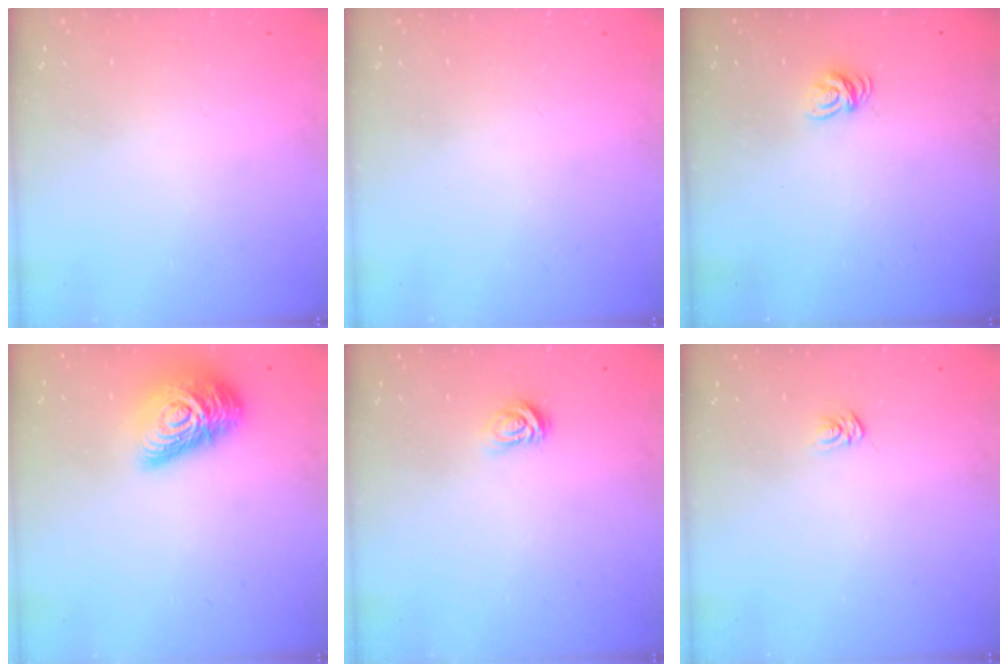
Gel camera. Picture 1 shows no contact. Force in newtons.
{"total": 0.0}
{"total": 6.2, "press": 6.2, "slide": 0.4}
{"total": 16.9, "press": 16.9, "slide": 1.2}
{"total": 3.1, "press": 3.1, "slide": 0.4}
{"total": 2.5, "press": 2.5, "slide": 0.1}